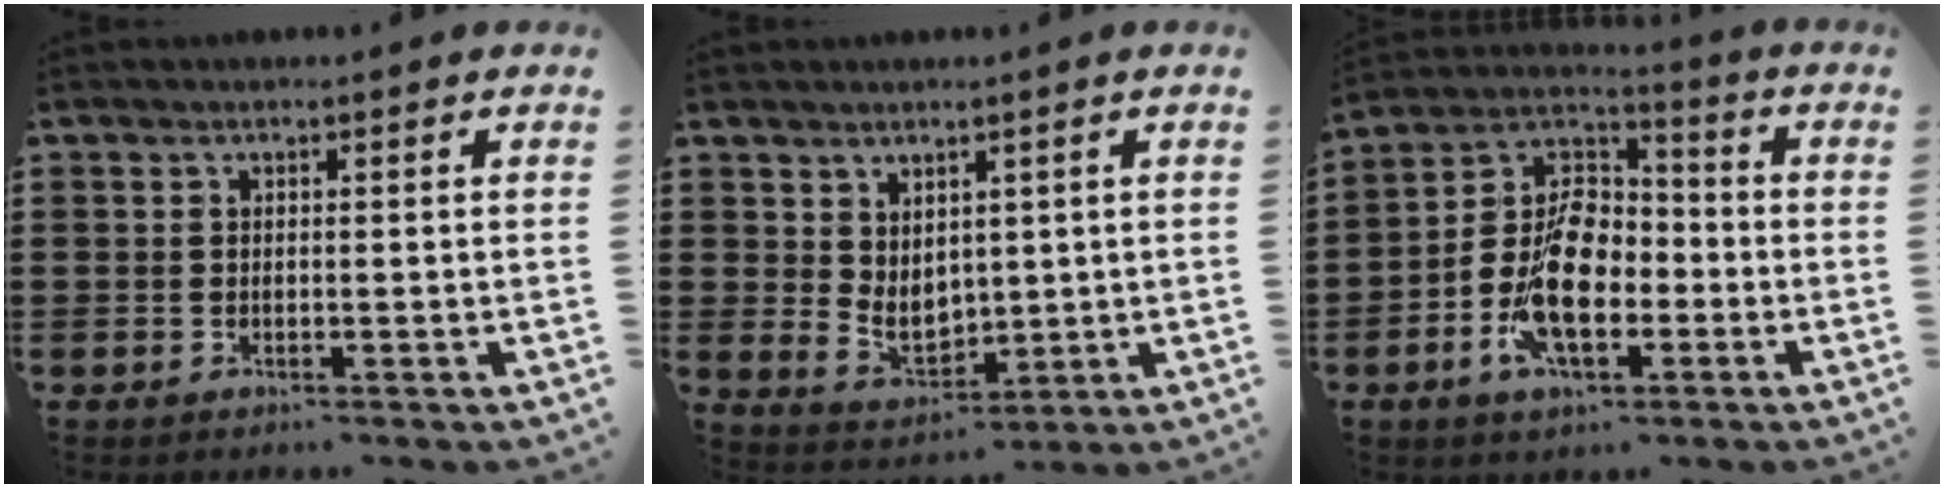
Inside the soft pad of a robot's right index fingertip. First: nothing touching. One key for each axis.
{"total": 4.3, "fx": 2.1, "fy": 3.1, "fz": 2.2, "tx": -0.045, "ty": -0.003, "tz": 0.041}
{"total": 12.4, "fx": -4.3, "fy": 7.2, "fz": 9.1, "tx": -0.217, "ty": 0.001, "tz": -0.087}